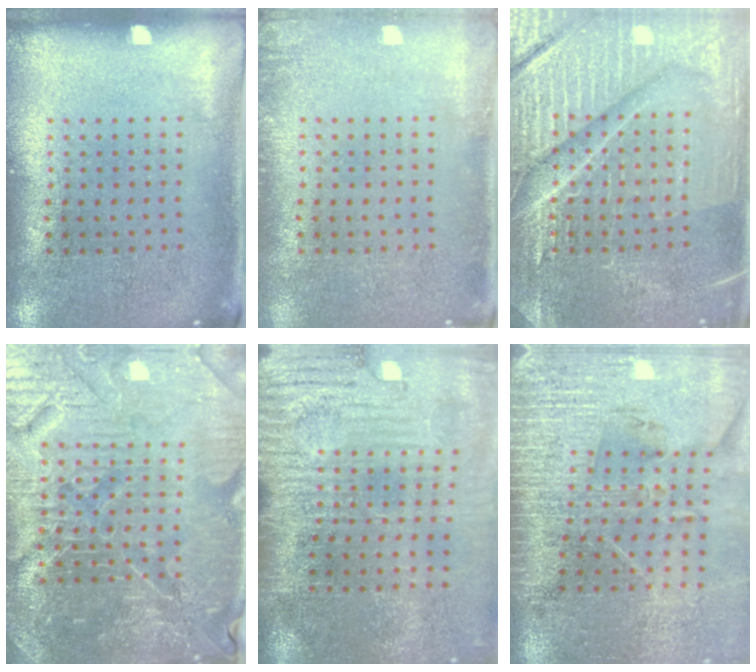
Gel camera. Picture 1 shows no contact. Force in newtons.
{"total": 1.1, "press": 1.1, "slide": 0.2}
{"total": 7.5, "press": 7.4, "slide": 0.9}
{"total": 5.6, "press": 5.3, "slide": 2.0}
{"total": 4.8, "press": 4.0, "slide": 2.6}
{"total": 3.8, "press": 3.4, "slide": 1.8}